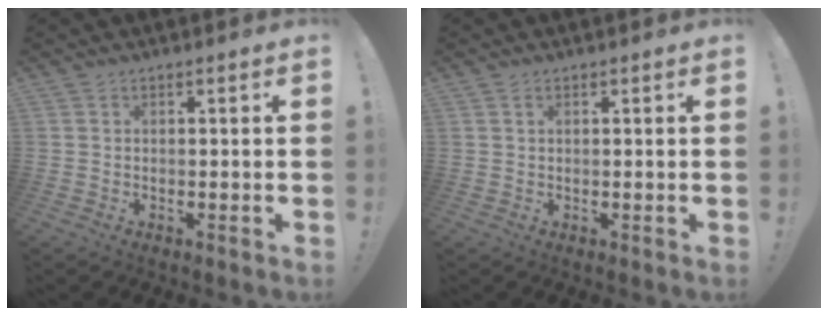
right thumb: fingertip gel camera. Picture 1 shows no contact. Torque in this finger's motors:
{"motor_torque": [-0.04, -0.02, 0.01, 0.02, 0.04]}